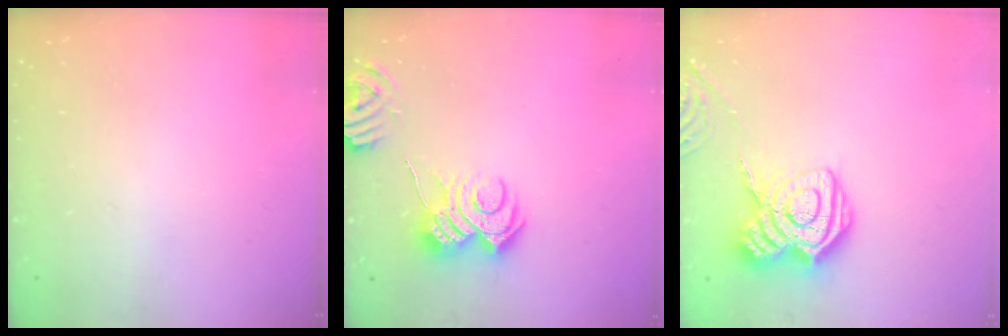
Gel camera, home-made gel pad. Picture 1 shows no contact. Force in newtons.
{"total": 9.0, "press": 9.0, "slide": 1.0}
{"total": 13.3, "press": 13.3, "slide": 0.8}